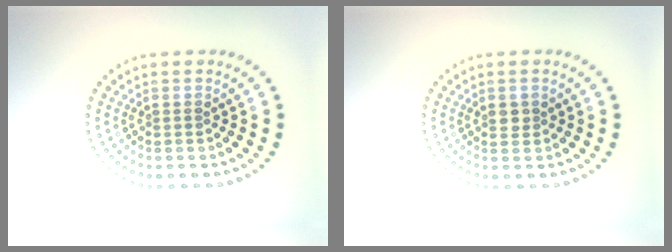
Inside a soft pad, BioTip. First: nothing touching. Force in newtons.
{"total": 1.1, "press": 1.0, "slide": 0.4}